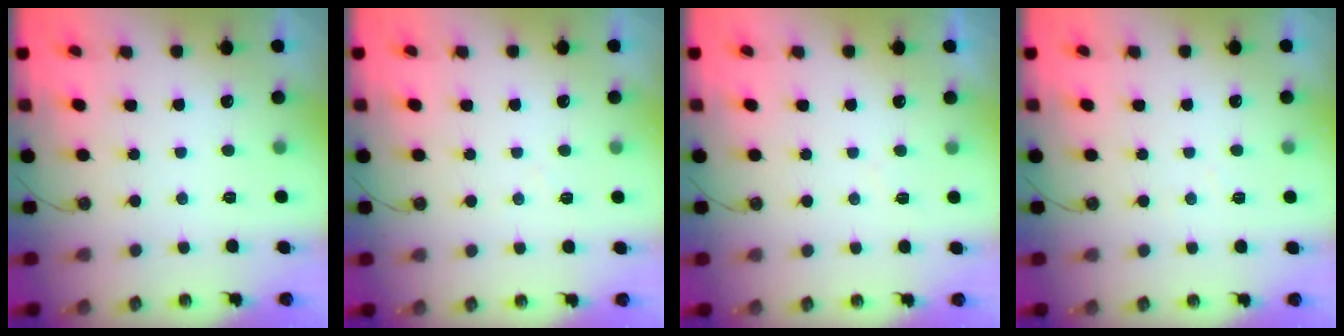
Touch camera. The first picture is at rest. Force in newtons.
{"total": 4.1, "press": 4.1, "slide": 0.6}
{"total": 3.4, "press": 3.3, "slide": 0.5}
{"total": 3.4, "press": 3.4, "slide": 0.5}